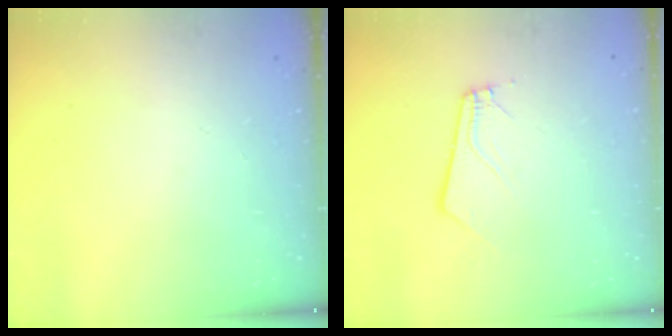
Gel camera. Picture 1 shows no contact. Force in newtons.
{"total": 3.8, "press": 3.8, "slide": 0.3}